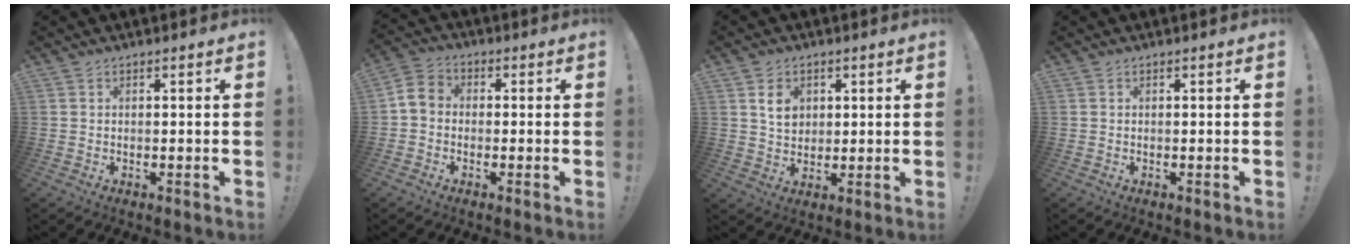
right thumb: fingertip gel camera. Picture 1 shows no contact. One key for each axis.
{"total": 5.5, "fx": -0.9, "fy": 4.4, "fz": 3.1, "tx": -0.067, "ty": 0.020, "tz": -0.013}
{"total": 6.6, "fx": 2.5, "fy": 5.2, "fz": 3.2, "tx": -0.040, "ty": -0.008, "tz": 0.044}
{"total": 0.0}